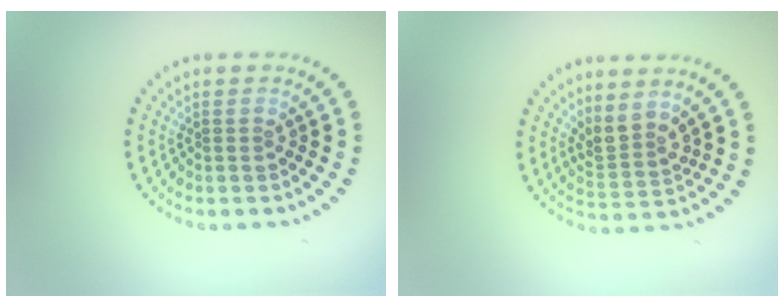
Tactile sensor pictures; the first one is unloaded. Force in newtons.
{"total": 2.5, "press": 1.9, "slide": 1.7}